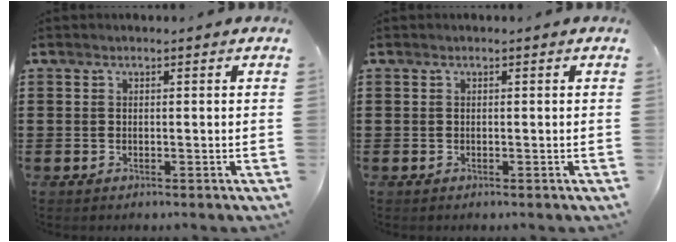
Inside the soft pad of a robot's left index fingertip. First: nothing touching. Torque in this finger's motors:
{"motor_torque": [0.00, 0.00, 0.00, 0.00]}